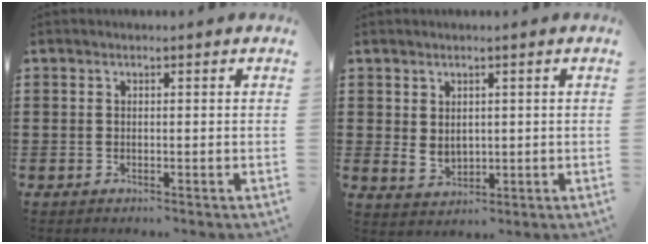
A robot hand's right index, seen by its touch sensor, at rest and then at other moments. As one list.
[{"total": 2.5, "force": [1.4, 1.9, 0.9], "torque": [-0.024, 0.006, 0.027]}]